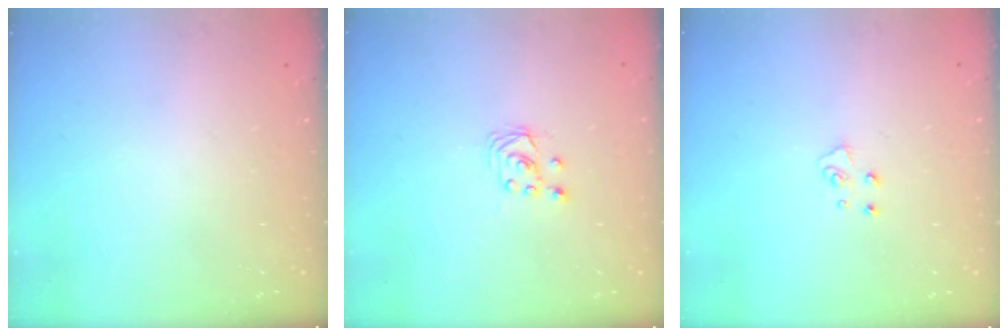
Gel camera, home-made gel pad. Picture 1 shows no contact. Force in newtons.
{"total": 2.6, "press": 2.6, "slide": 0.3}
{"total": 5.1, "press": 5.1, "slide": 0.4}